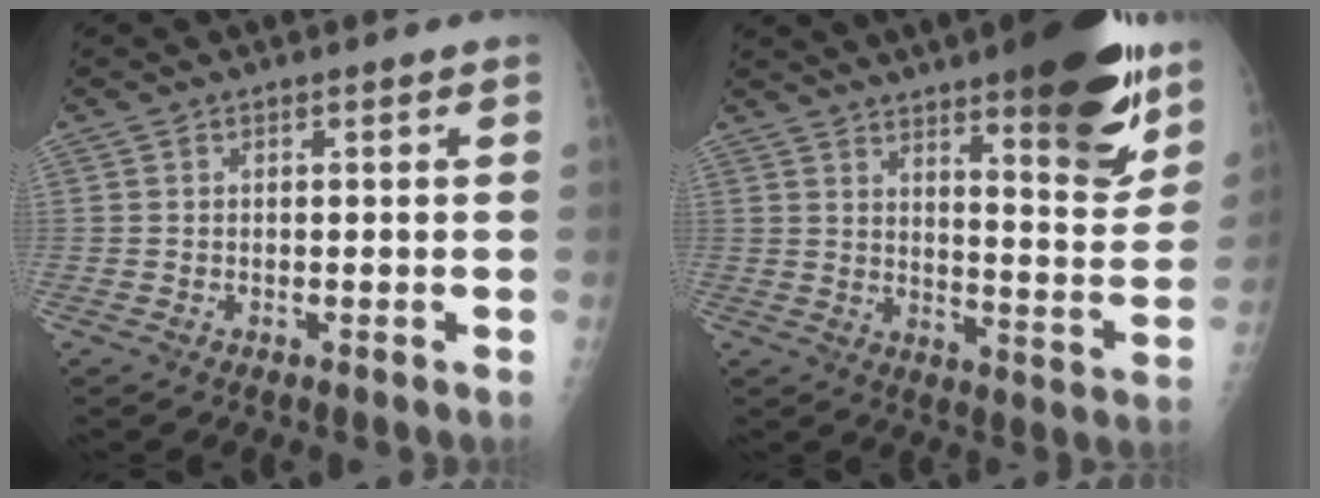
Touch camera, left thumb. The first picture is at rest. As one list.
[{"total": 20.1, "force": [12.8, 4.6, 14.8], "torque": [-0.172, -0.071, 0.184]}]